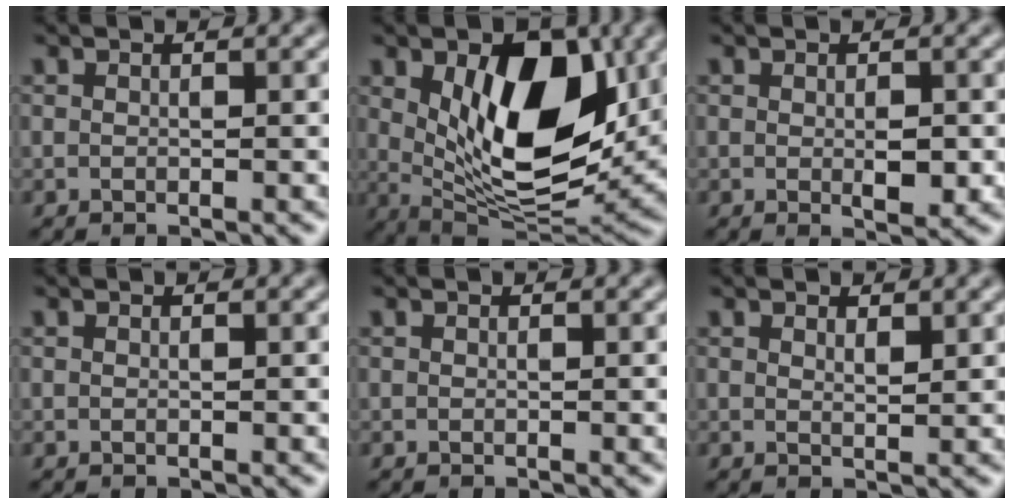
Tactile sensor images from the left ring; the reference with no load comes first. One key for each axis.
{"total": 11.0, "fx": 2.0, "fy": 5.8, "fz": 9.2, "tx": -0.144, "ty": -0.010, "tz": 0.041}
{"total": 1.3, "fx": 0.0, "fy": 0.2, "fz": 1.3, "tx": -0.029, "ty": -0.002, "tz": 0.011}
{"total": 0.0}
{"total": 0.0}
{"total": 0.9, "fx": 0.8, "fy": 0.1, "fz": 0.5, "tx": -0.009, "ty": -0.001, "tz": 0.019}